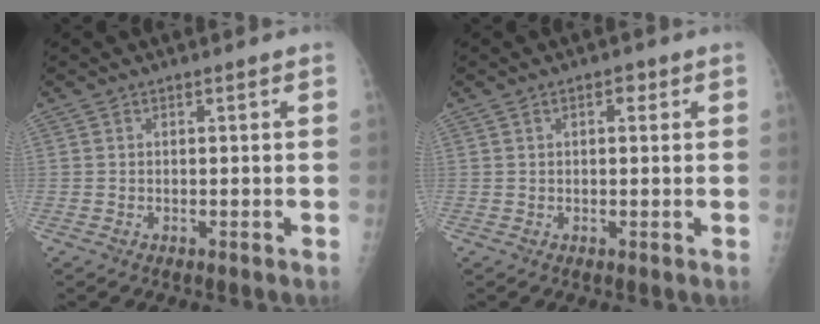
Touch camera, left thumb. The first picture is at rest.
{"total": 1.9, "force": [0.9, 1.1, 1.3], "torque": [-0.012, 0.000, 0.011]}